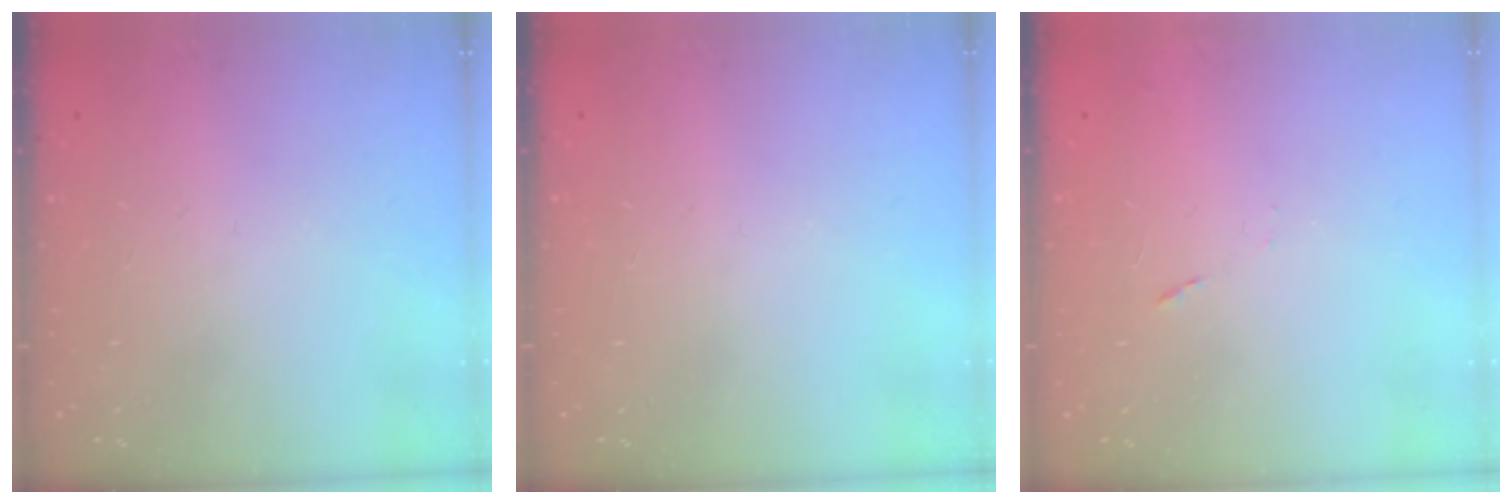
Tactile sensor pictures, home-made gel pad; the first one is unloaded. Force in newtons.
{"total": 0.0}
{"total": 5.3, "press": 5.3, "slide": 0.5}